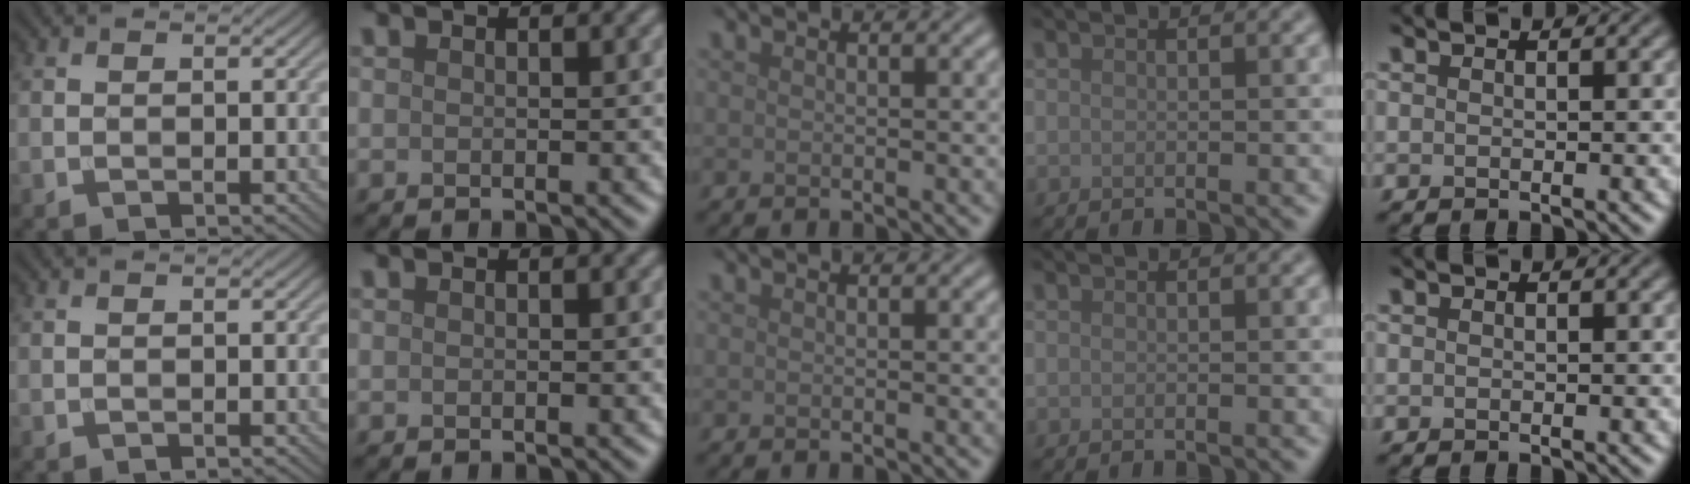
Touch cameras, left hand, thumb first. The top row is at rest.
{}